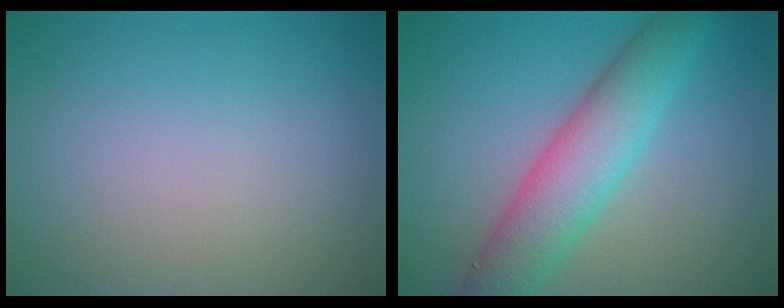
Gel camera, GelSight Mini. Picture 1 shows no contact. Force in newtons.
{"total": 6.1, "press": 6.1, "slide": 0.2}